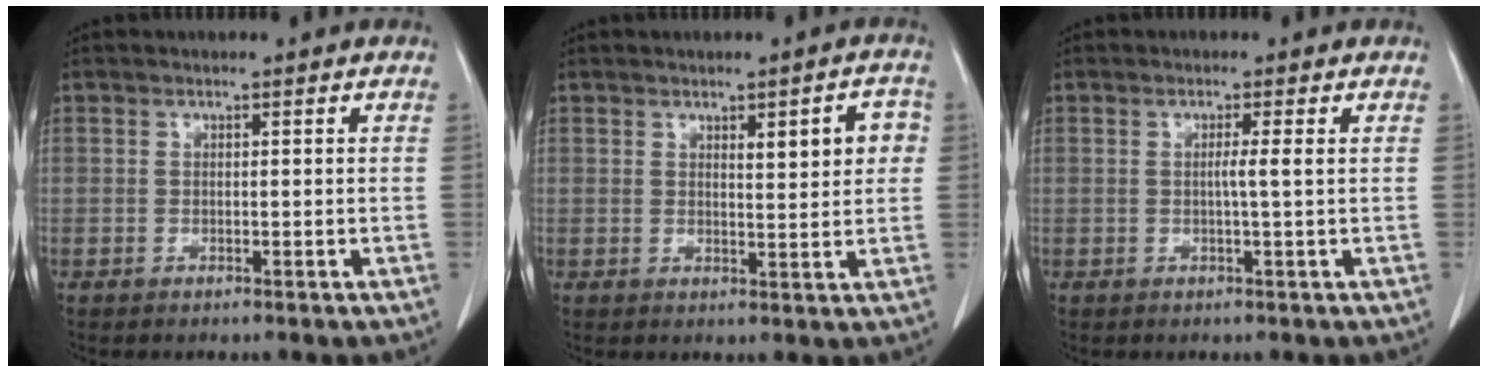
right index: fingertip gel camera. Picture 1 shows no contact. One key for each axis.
{"total": 5.2, "fx": 1.5, "fy": 1.3, "fz": 4.8, "tx": -0.062, "ty": 0.007, "tz": 0.022}
{"total": 1.7, "fx": 0.1, "fy": -0.6, "fz": 1.6, "tx": -0.028, "ty": 0.000, "tz": 0.001}